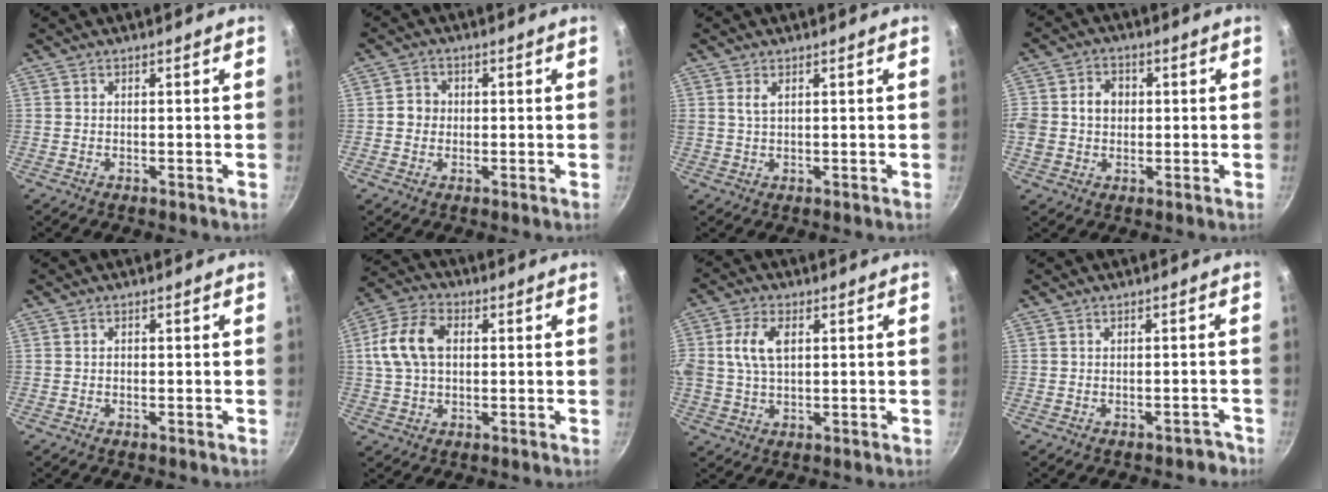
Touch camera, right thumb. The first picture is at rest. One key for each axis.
{"total": 3.3, "fx": -0.1, "fy": 3.1, "fz": 1.2, "tx": -0.004, "ty": 0.007, "tz": -0.006}
{"total": 1.7, "fx": 0.9, "fy": 0.7, "fz": 1.2, "tx": -0.027, "ty": 0.000, "tz": 0.023}
{"total": 8.9, "fx": 0.8, "fy": 7.3, "fz": 5.1, "tx": -0.093, "ty": 0.014, "tz": 0.018}
{"total": 0.5, "fx": -0.1, "fy": 0.4, "fz": 0.3, "tx": -0.002, "ty": 0.002, "tz": -0.004}
{"total": 11.0, "fx": 1.6, "fy": 7.2, "fz": 8.1, "tx": -0.163, "ty": 0.023, "tz": 0.026}
{"total": 7.5, "fx": 1.6, "fy": 4.4, "fz": 5.9, "tx": -0.124, "ty": 0.006, "tz": 0.034}
{"total": 2.0, "fx": -1.7, "fy": 1.0, "fz": 0.2, "tx": -0.002, "ty": 0.022, "tz": -0.021}